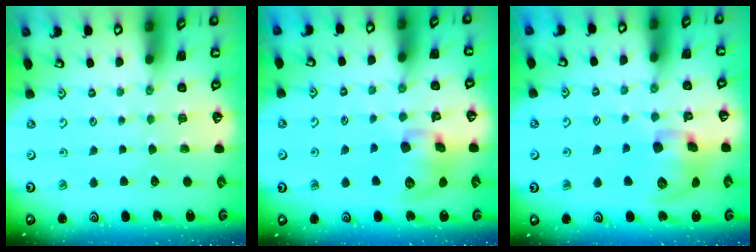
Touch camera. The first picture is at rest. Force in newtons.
{"total": 11.7, "press": 11.5, "slide": 2.0}
{"total": 13.0, "press": 12.9, "slide": 2.0}